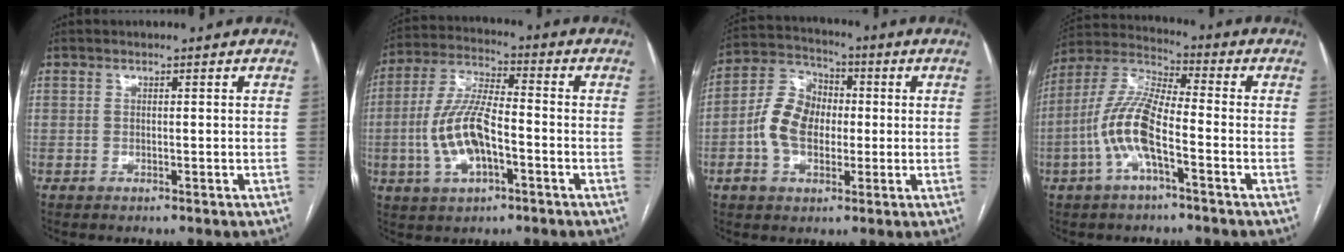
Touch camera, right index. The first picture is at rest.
{"total": 11.3, "force": [-2.7, 3.9, 10.3], "torque": [-0.224, 0.007, -0.050]}
{"total": 9.9, "force": [-1.1, 6.6, 7.2], "torque": [-0.170, 0.032, -0.023]}
{"total": 10.9, "force": [-3.5, 2.6, 10.1], "torque": [-0.227, 0.013, -0.072]}